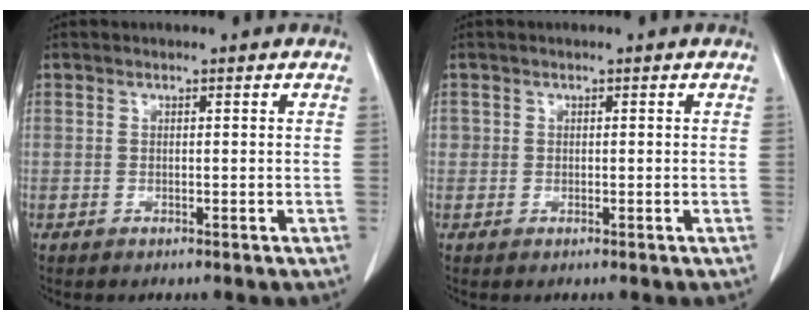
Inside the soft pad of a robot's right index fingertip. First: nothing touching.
{"total": 0.7, "force": [0.1, 0.7, 0.1], "torque": [0.009, 0.004, -0.002]}